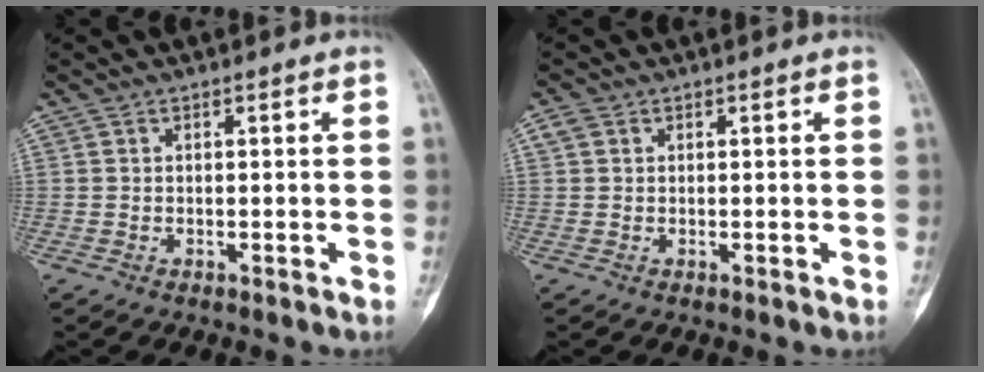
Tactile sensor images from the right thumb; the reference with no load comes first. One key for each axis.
{"total": 1.5, "fx": 0.7, "fy": 1.3, "fz": 0.1, "tx": -0.002, "ty": 0.002, "tz": 0.009}